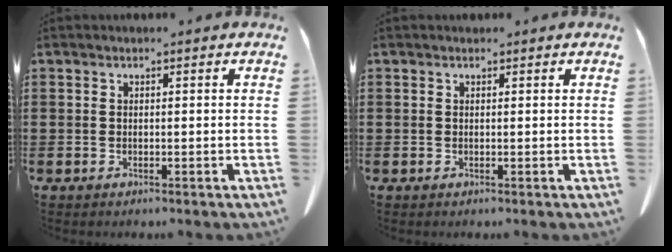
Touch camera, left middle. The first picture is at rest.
{"total": 0.0}